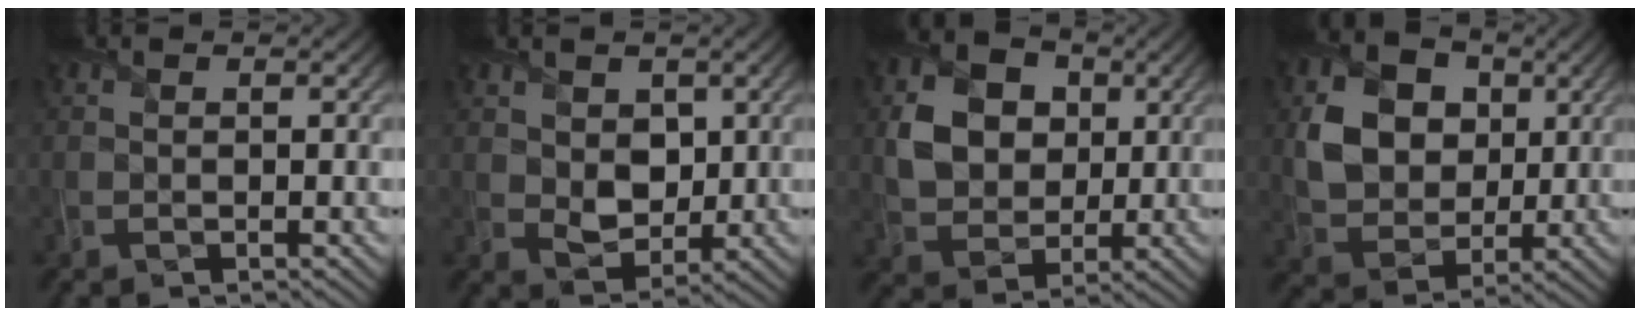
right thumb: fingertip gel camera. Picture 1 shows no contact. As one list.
[{"total": 4.1, "force": [0.9, 3.0, 2.7], "torque": [-0.068, -0.012, 0.014]}, {"total": 7.3, "force": [1.3, 6.0, 4.0], "torque": [-0.088, 0.000, 0.017]}, {"total": 8.4, "force": [1.7, 6.7, 4.7], "torque": [-0.105, -0.004, 0.027]}]